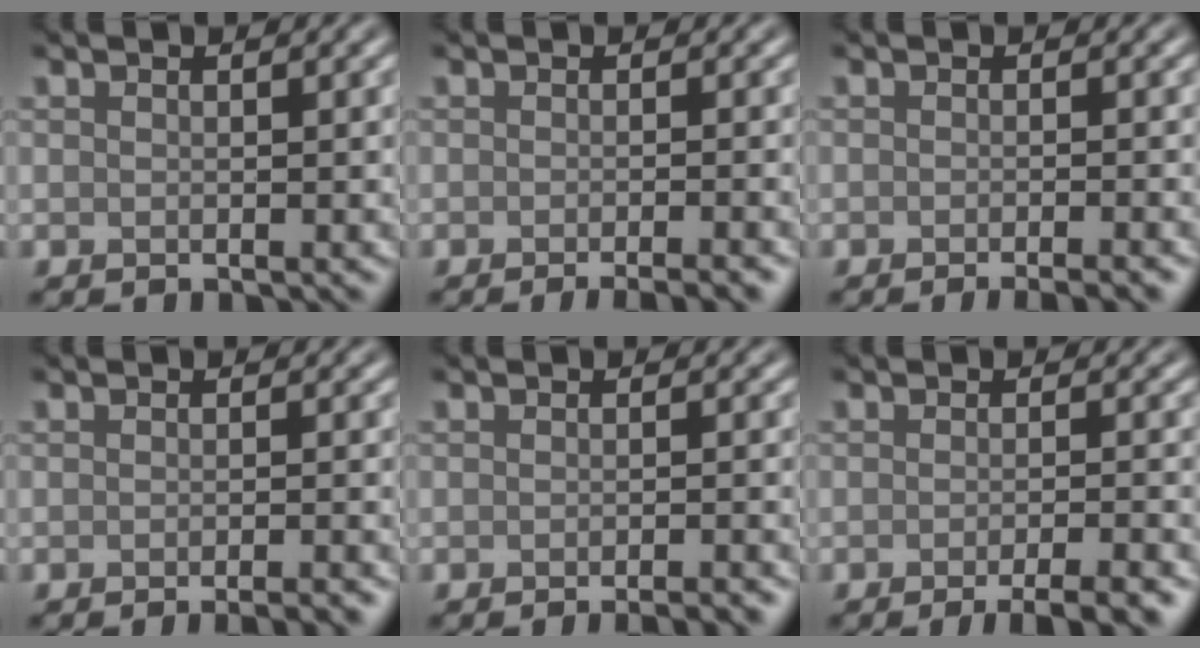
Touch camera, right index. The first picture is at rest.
{"total": 3.7, "force": [-2.5, 1.0, 2.7], "torque": [-0.013, 0.008, -0.029]}
{"total": 3.2, "force": [-2.1, 0.8, 2.3], "torque": [-0.011, 0.006, -0.024]}
{"total": 3.2, "force": [-2.2, 0.8, 2.2], "torque": [-0.012, 0.007, -0.031]}
{"total": 3.2, "force": [-2.5, 0.7, 2.0], "torque": [-0.013, 0.008, -0.034]}
{"total": 4.8, "force": [-3.1, 1.0, 3.6], "torque": [-0.038, 0.004, -0.043]}